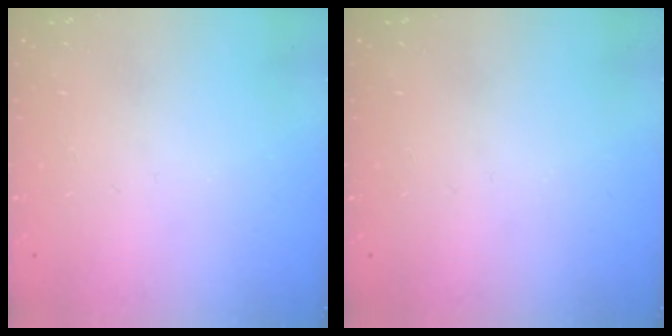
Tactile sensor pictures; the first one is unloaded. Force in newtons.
{"total": 0.0}